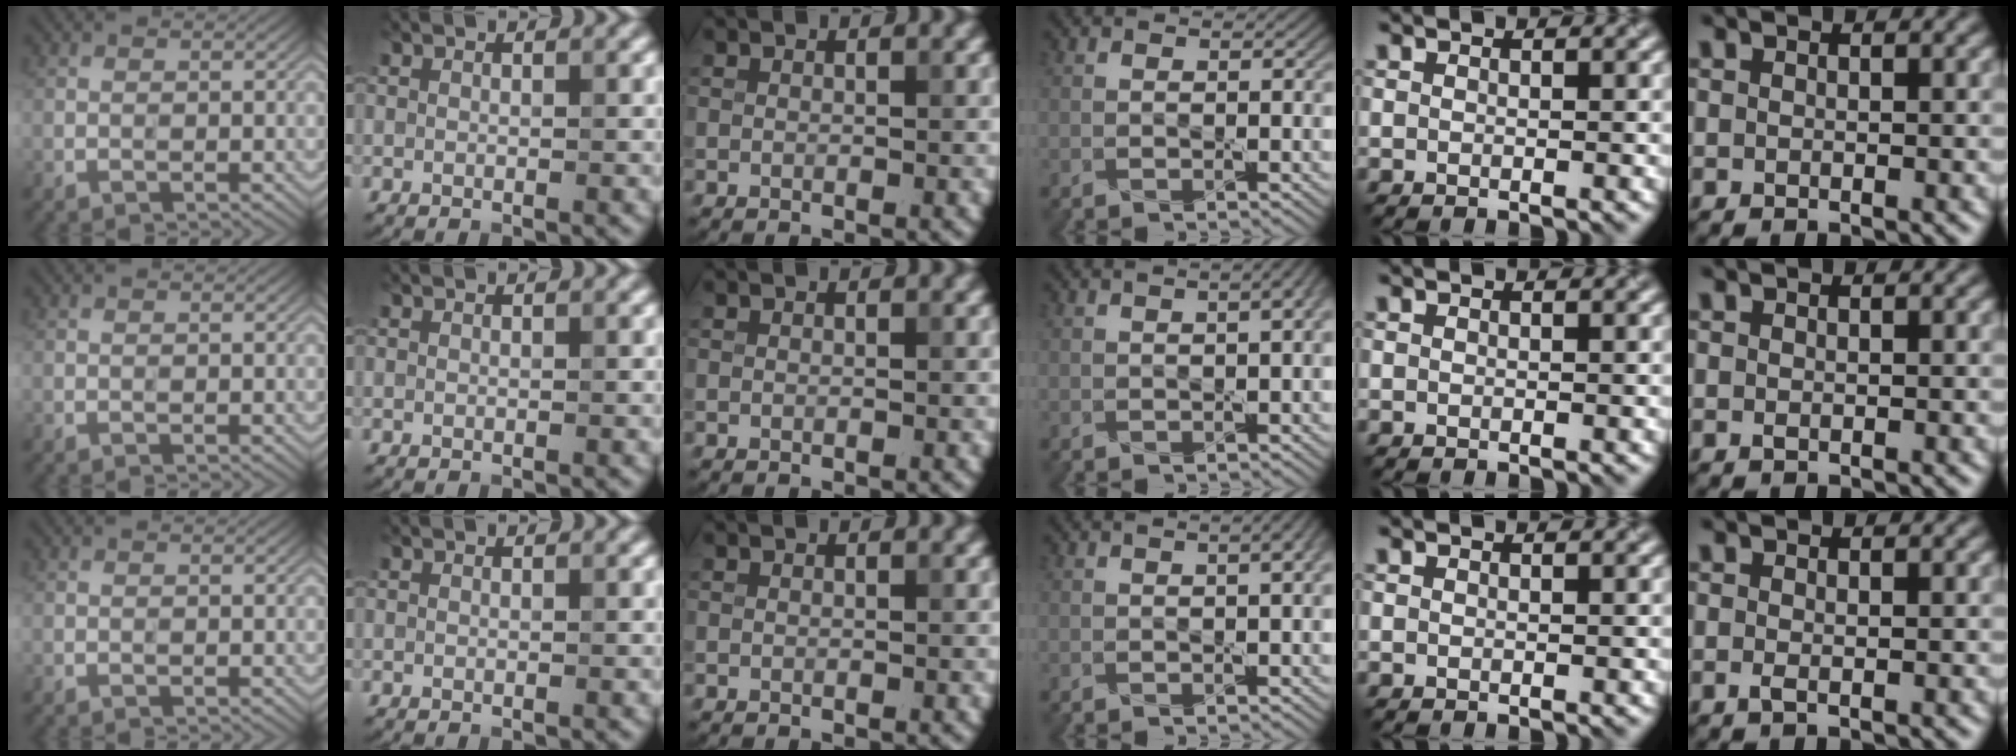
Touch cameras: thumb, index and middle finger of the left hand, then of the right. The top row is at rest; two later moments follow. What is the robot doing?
{"motion": "pour", "object": "sugar"}